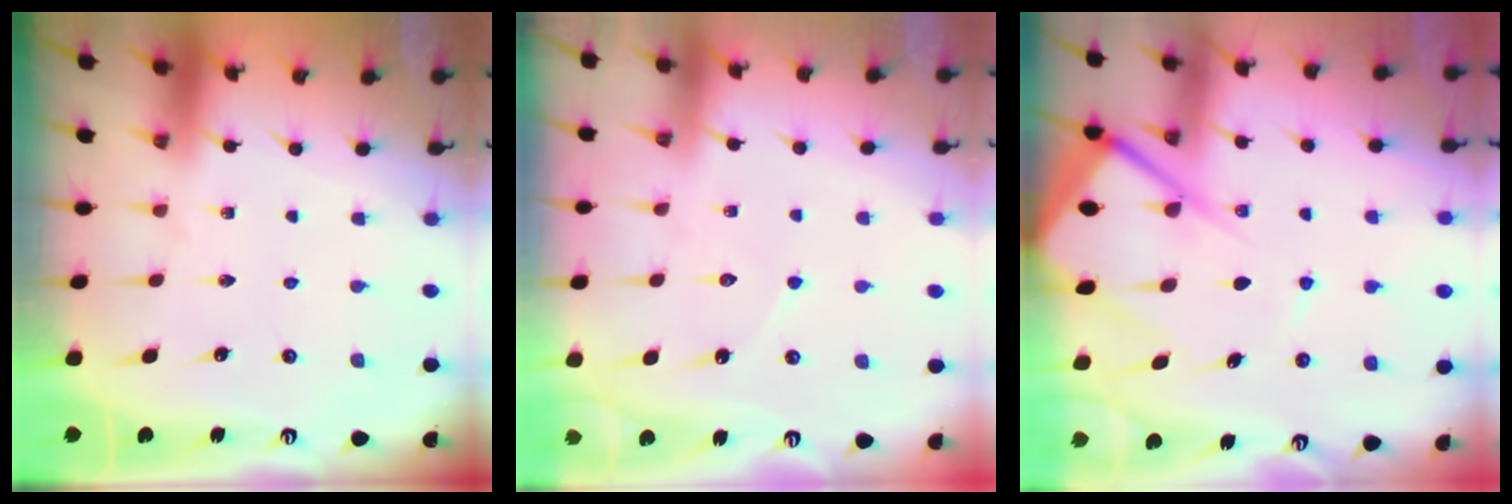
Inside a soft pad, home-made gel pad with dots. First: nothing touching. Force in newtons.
{"total": 4.9, "press": 4.8, "slide": 0.5}
{"total": 14.2, "press": 14.1, "slide": 1.7}